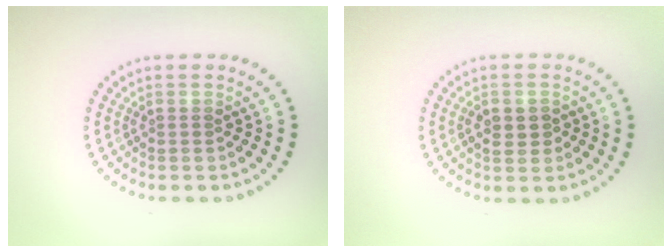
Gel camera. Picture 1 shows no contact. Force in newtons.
{"total": 2.2, "press": 2.2, "slide": 0.1}